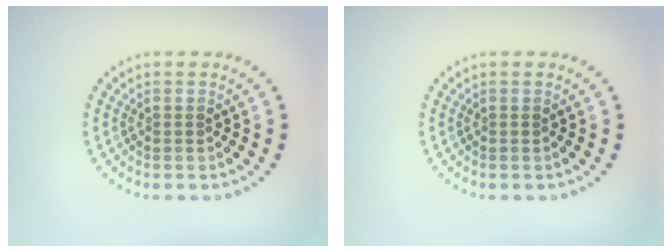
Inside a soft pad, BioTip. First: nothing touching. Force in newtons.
{"total": 0.0}